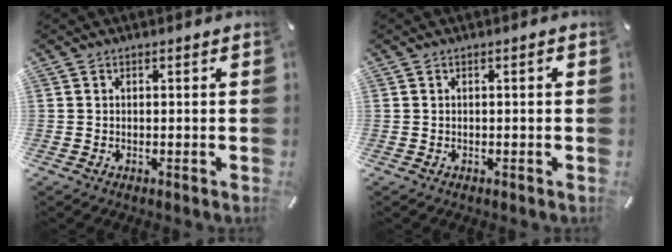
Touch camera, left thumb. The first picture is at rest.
{"total": 0.6, "force": [0.0, 0.1, 0.6], "torque": [-0.013, 0.002, 0.000]}